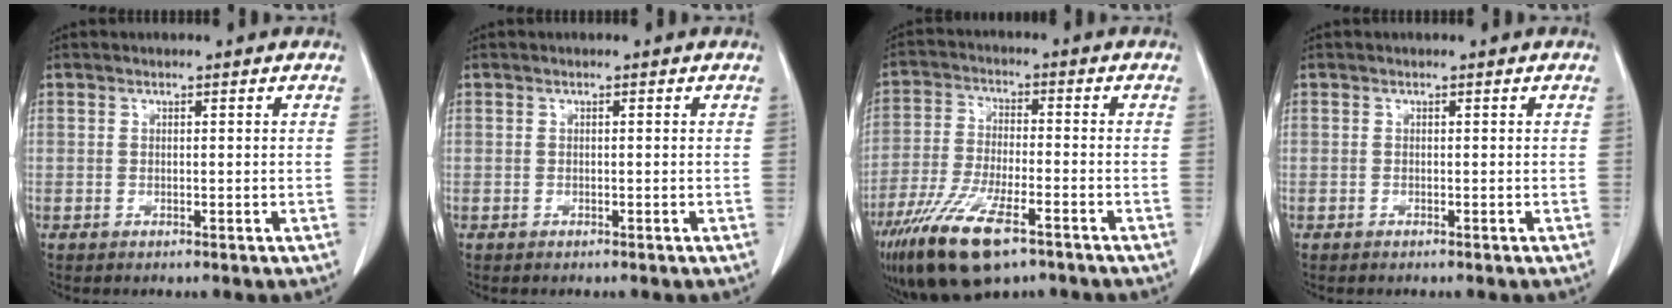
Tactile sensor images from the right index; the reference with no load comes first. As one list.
[{"total": 0.0}, {"total": 13.8, "force": [-8.7, 3.7, 10.0], "torque": [-0.199, -0.027, -0.154]}, {"total": 0.0}]